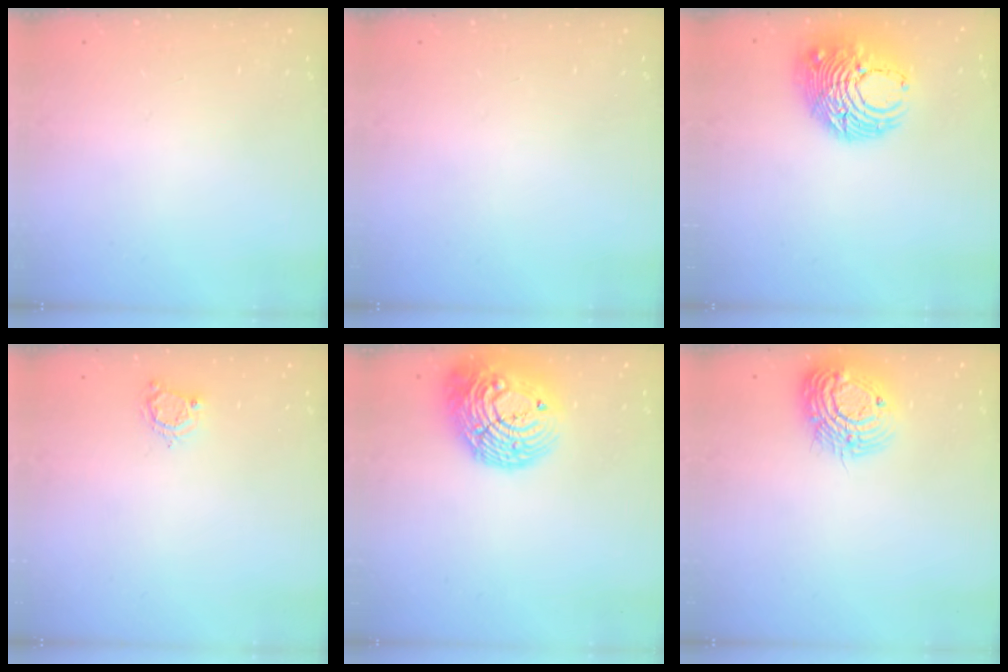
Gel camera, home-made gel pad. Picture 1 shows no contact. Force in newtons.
{"total": 0.0}
{"total": 10.7, "press": 10.6, "slide": 1.3}
{"total": 5.4, "press": 5.4, "slide": 0.3}
{"total": 23.2, "press": 23.2, "slide": 1.6}
{"total": 14.5, "press": 14.4, "slide": 1.4}